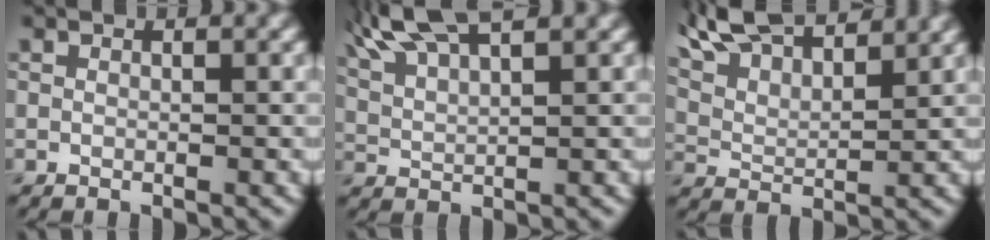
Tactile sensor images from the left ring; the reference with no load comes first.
{"total": 7.5, "force": [5.4, 2.2, 4.7], "torque": [-0.095, 0.033, 0.072]}
{"total": 10.9, "force": [8.9, 3.3, 5.5], "torque": [-0.116, 0.023, 0.126]}